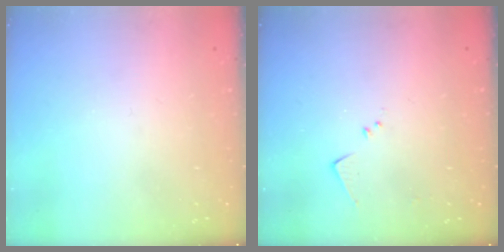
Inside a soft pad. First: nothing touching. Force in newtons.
{"total": 5.8, "press": 5.7, "slide": 0.8}